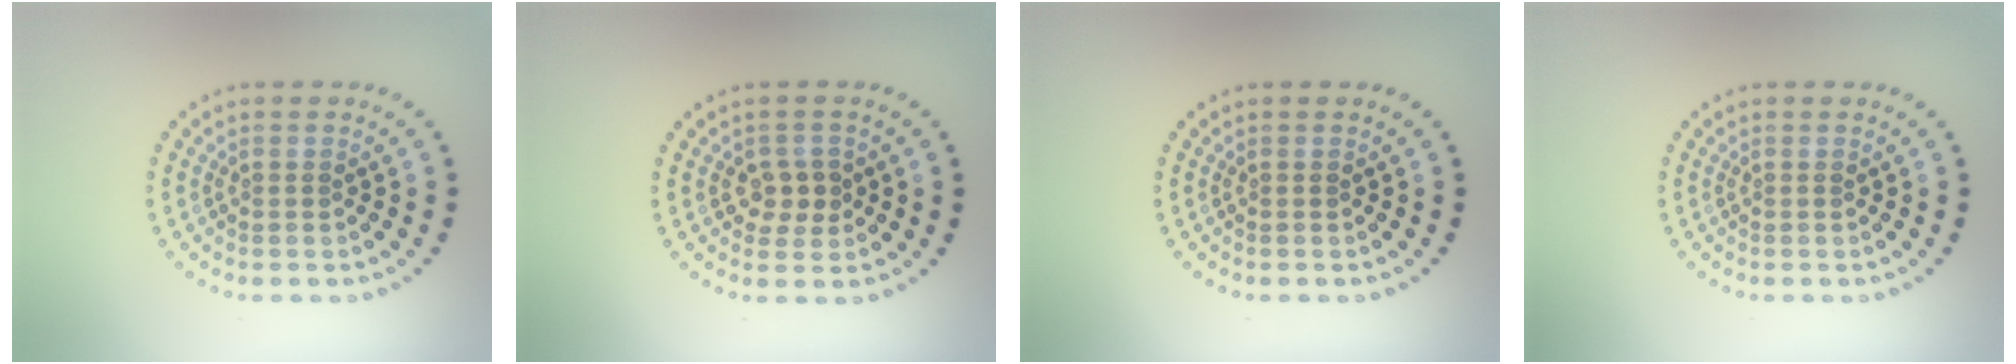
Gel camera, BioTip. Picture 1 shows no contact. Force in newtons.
{"total": 2.2, "press": 2.2, "slide": 0.5}
{"total": 0.0}
{"total": 0.0}